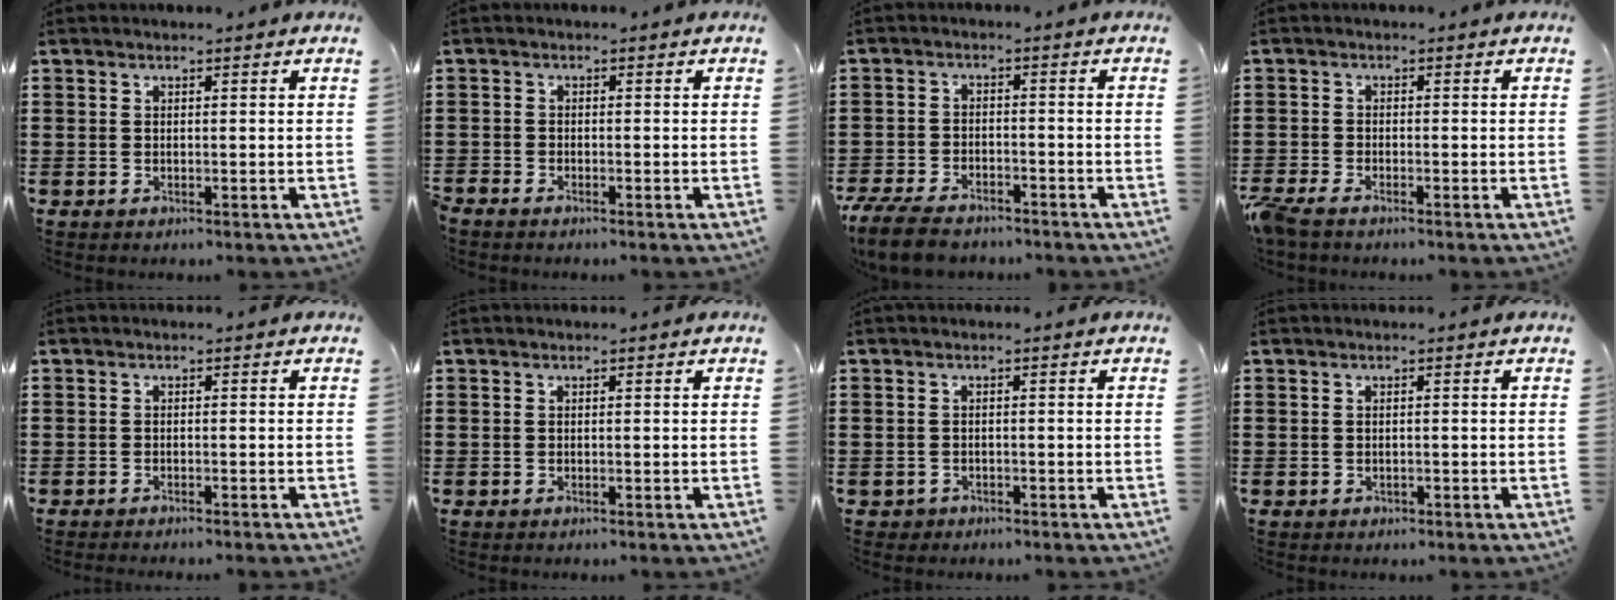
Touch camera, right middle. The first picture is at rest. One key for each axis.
{"total": 1.1, "fx": -1.0, "fy": 0.1, "fz": 0.1, "tx": -0.014, "ty": -0.004, "tz": -0.023}
{"total": 5.6, "fx": -5.1, "fy": 1.3, "fz": 2.1, "tx": -0.057, "ty": 0.000, "tz": -0.103}
{"total": 2.5, "fx": -2.2, "fy": 0.3, "fz": 1.1, "tx": -0.043, "ty": -0.008, "tz": -0.049}
{"total": 0.8, "fx": -0.8, "fy": -0.1, "fz": 0.2, "tx": -0.004, "ty": -0.002, "tz": -0.015}
{"total": 0.0}
{"total": 0.8, "fx": -0.6, "fy": 0.5, "fz": 0.0, "tx": -0.003, "ty": 0.002, "tz": -0.016}
{"total": 0.0}